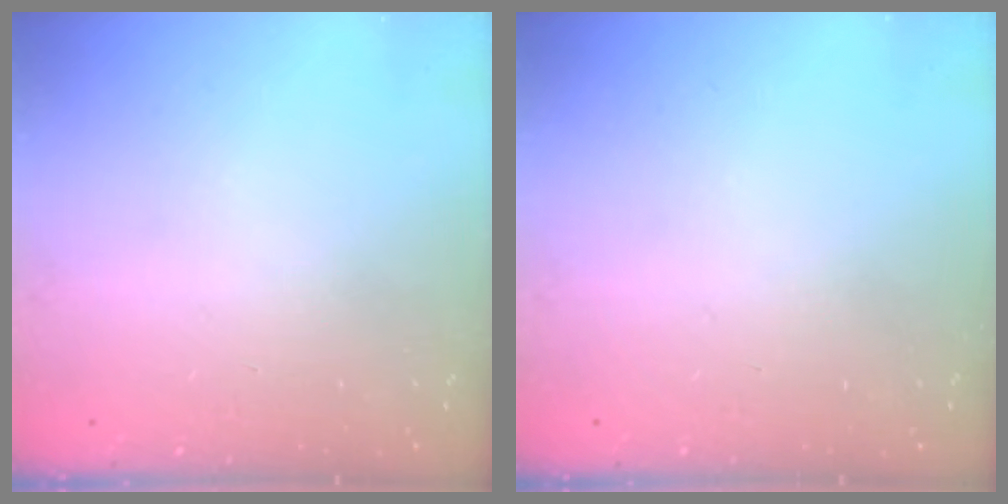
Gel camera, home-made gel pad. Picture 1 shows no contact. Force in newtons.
{"total": 0.0}